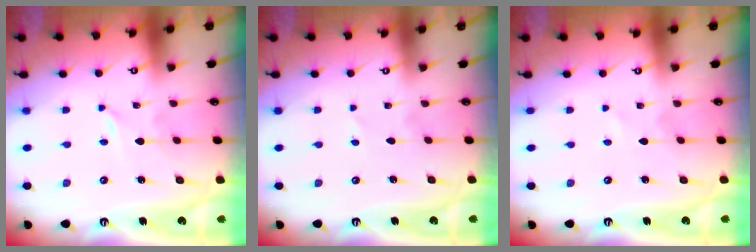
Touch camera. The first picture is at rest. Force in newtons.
{"total": 2.5, "press": 2.5, "slide": 0.2}
{"total": 0.0}